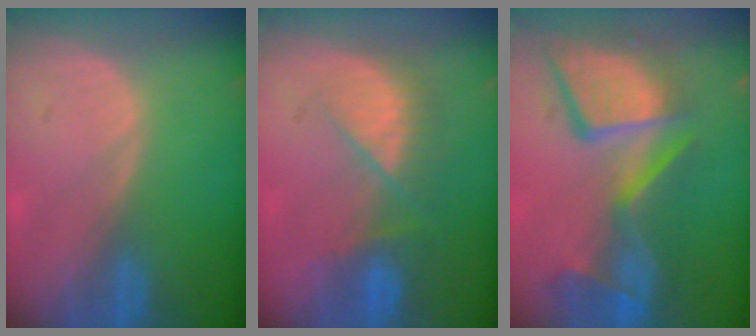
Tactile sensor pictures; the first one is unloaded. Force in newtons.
{"total": 7.2, "press": 6.6, "slide": 2.9}
{"total": 13.8, "press": 11.2, "slide": 8.1}